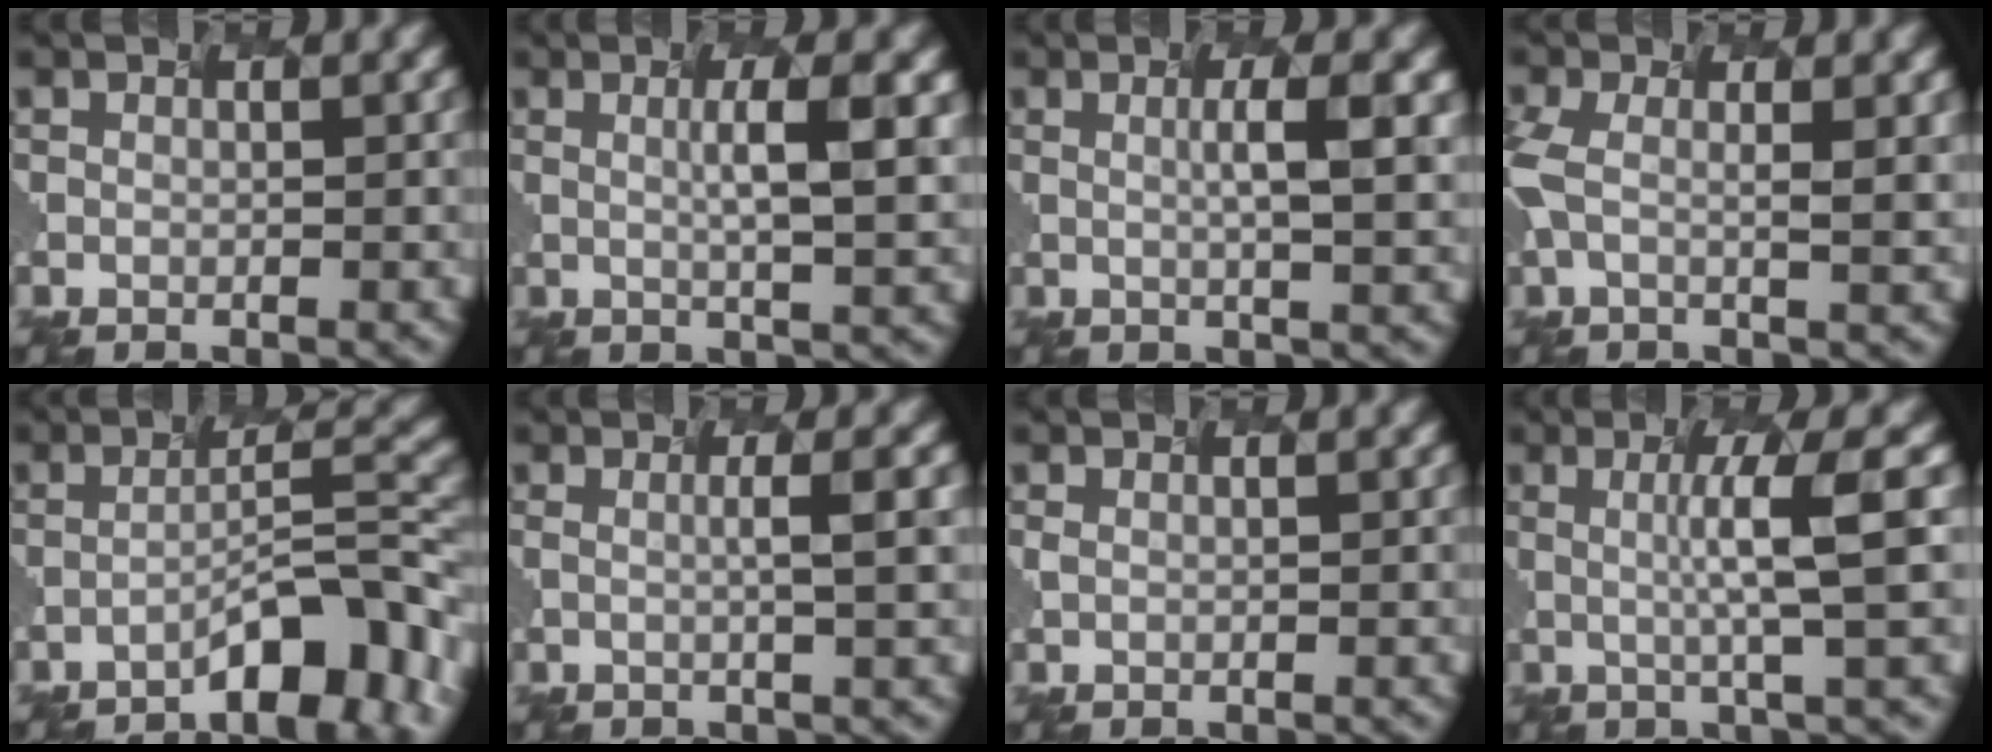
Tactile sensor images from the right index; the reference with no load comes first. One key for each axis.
{"total": 3.4, "fx": 0.2, "fy": 0.2, "fz": 3.3, "tx": -0.055, "ty": 0.005, "tz": 0.015}
{"total": 2.5, "fx": 0.0, "fy": 0.1, "fz": 2.5, "tx": -0.043, "ty": 0.004, "tz": 0.009}
{"total": 4.0, "fx": -0.1, "fy": 1.4, "fz": 3.8, "tx": -0.092, "ty": 0.002, "tz": 0.004}
{"total": 6.4, "fx": -4.8, "fy": 0.6, "fz": 4.2, "tx": -0.066, "ty": 0.020, "tz": -0.068}
{"total": 1.8, "fx": -0.4, "fy": 0.1, "fz": 1.7, "tx": -0.031, "ty": 0.006, "tz": -0.002}
{"total": 0.0}
{"total": 4.1, "fx": -0.2, "fy": -0.2, "fz": 4.1, "tx": -0.082, "ty": 0.005, "tz": 0.009}